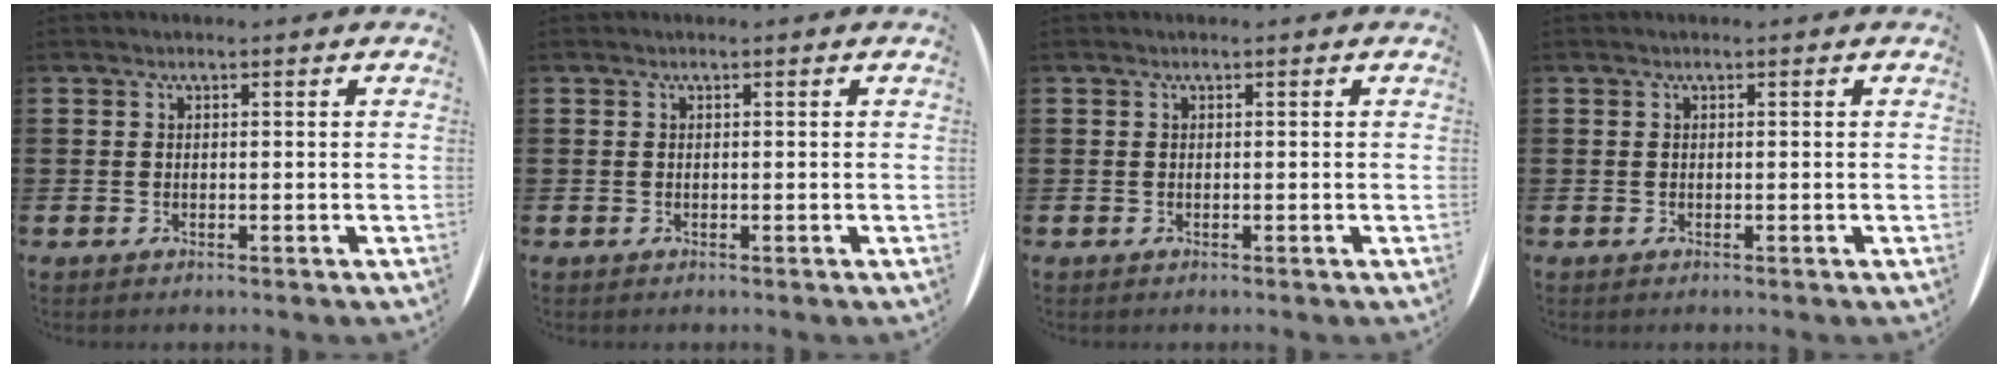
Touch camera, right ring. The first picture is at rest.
{"total": 0.0}
{"total": 0.0}
{"total": 0.0}